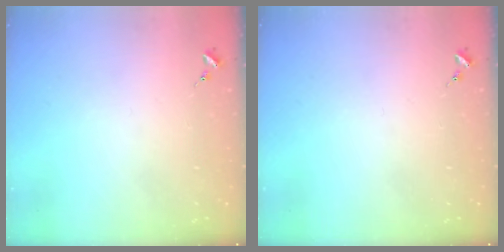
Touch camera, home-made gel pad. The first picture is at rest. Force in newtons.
{"total": 0.0}